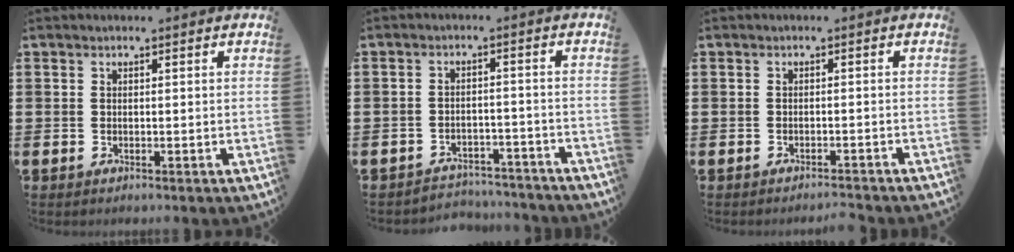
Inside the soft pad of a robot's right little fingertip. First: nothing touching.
{"total": 2.9, "force": [-2.9, 0.5, -0.2], "torque": [-0.005, 0.003, -0.062]}
{"total": 1.2, "force": [-1.2, -0.2, 0.1], "torque": [-0.001, 0.002, -0.024]}